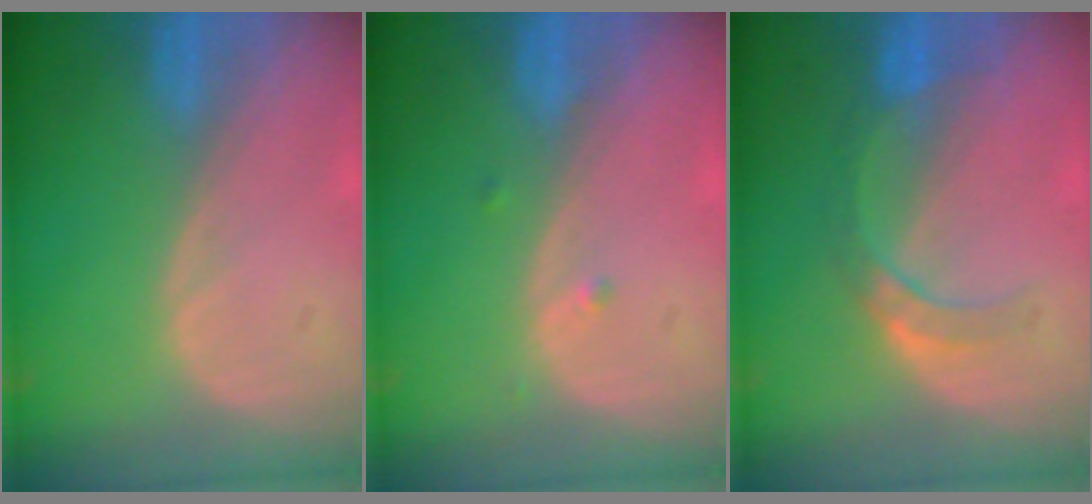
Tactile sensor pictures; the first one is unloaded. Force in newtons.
{"total": 1.0, "press": 0.8, "slide": 0.6}
{"total": 4.7, "press": 4.6, "slide": 1.0}